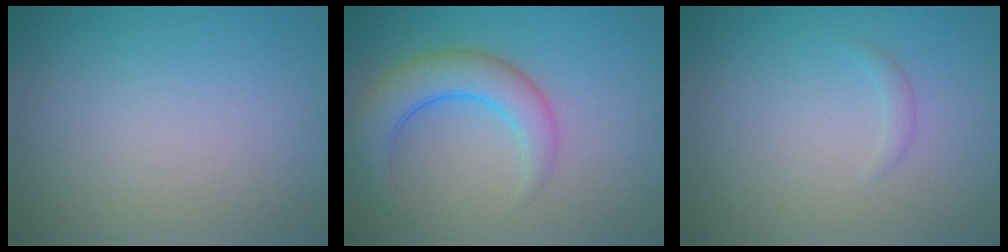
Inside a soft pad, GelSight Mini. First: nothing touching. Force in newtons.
{"total": 4.9, "press": 4.9, "slide": 0.3}
{"total": 0.7, "press": 0.7, "slide": 0.1}